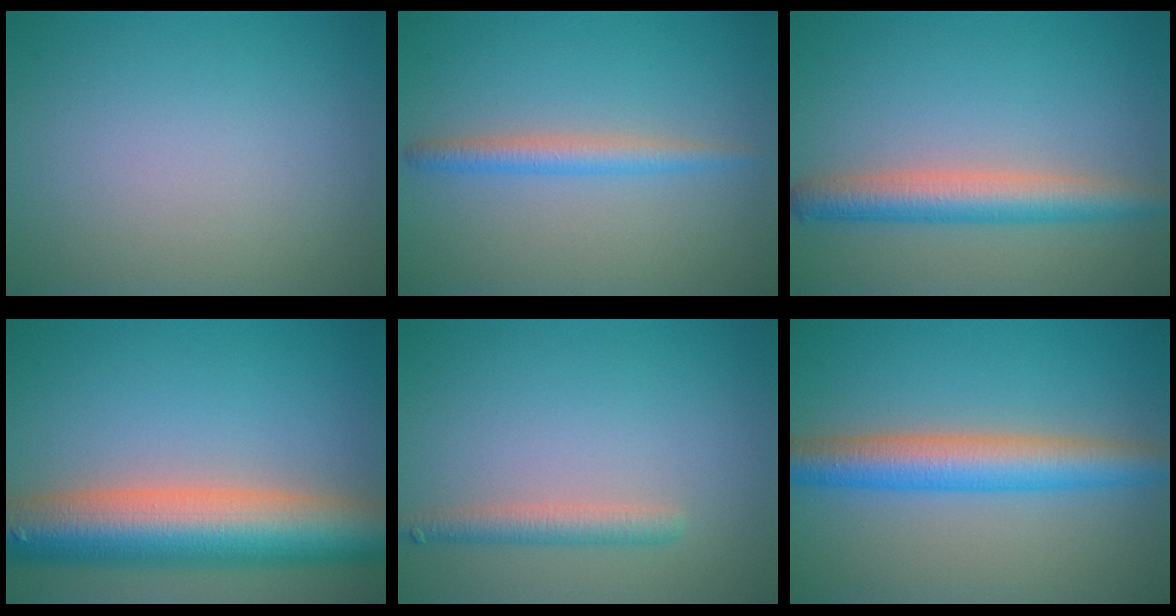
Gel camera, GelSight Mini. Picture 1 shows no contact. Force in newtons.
{"total": 2.3, "press": 2.3, "slide": 0.0}
{"total": 4.4, "press": 4.4, "slide": 0.2}
{"total": 11.2, "press": 11.1, "slide": 0.6}
{"total": 2.2, "press": 2.2, "slide": 0.1}
{"total": 5.7, "press": 5.7, "slide": 0.2}